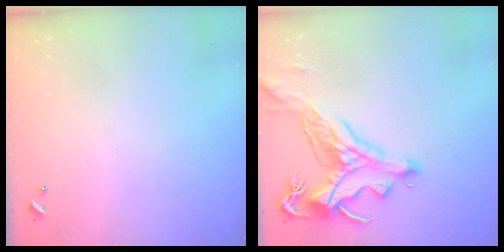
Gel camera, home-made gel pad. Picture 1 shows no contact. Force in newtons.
{"total": 2.2, "press": 1.7, "slide": 1.3}